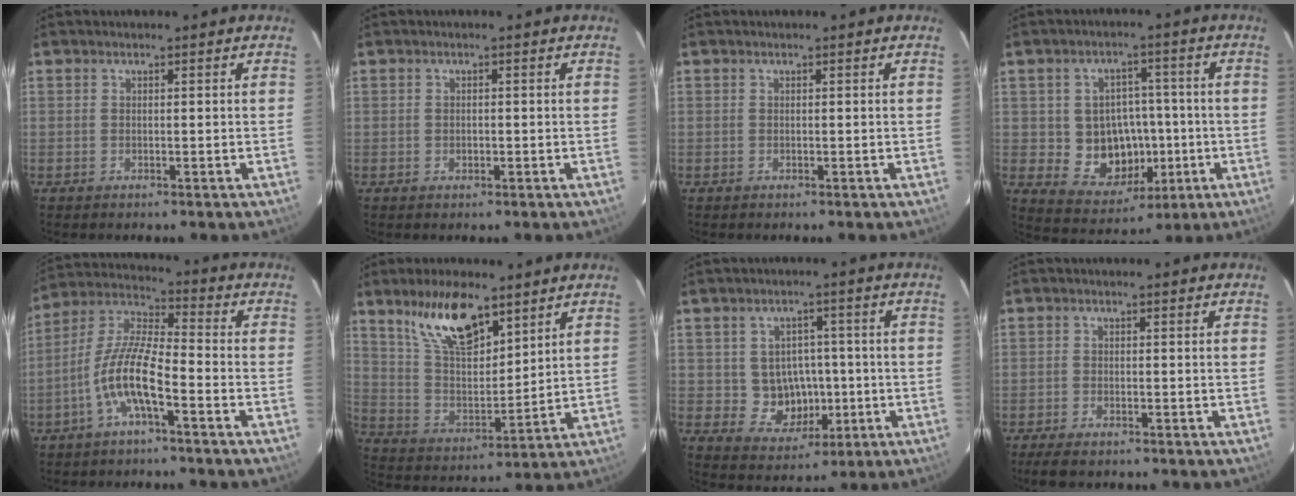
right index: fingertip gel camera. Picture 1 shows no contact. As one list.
[{"total": 0.9, "force": [-0.2, 0.8, 0.4], "torque": [-0.005, 0.001, -0.003]}, {"total": 0.0}, {"total": 10.7, "force": [-1.4, 9.5, 4.8], "torque": [-0.101, 0.012, -0.002]}, {"total": 10.2, "force": [-4.6, 2.1, 8.8], "torque": [-0.193, 0.009, -0.091]}, {"total": 14.2, "force": [9.4, 5.3, 9.3], "torque": [-0.168, 0.010, 0.184]}, {"total": 7.5, "force": [-0.8, 7.0, 2.5], "torque": [-0.058, 0.017, 0.008]}, {"total": 4.1, "force": [-3.3, 1.2, 2.0], "torque": [-0.055, -0.014, -0.059]}]